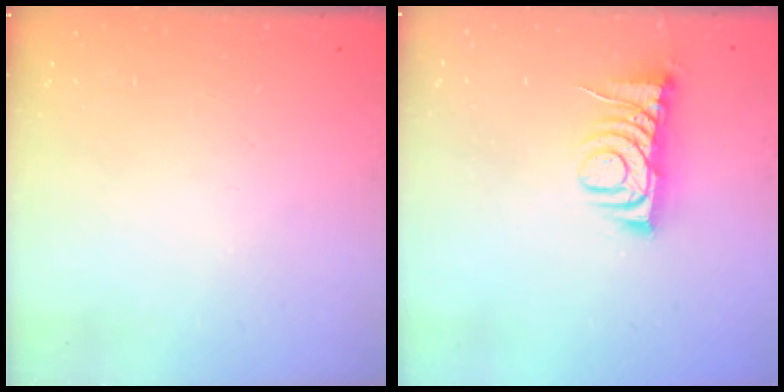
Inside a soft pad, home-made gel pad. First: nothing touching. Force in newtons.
{"total": 7.8, "press": 7.7, "slide": 0.7}